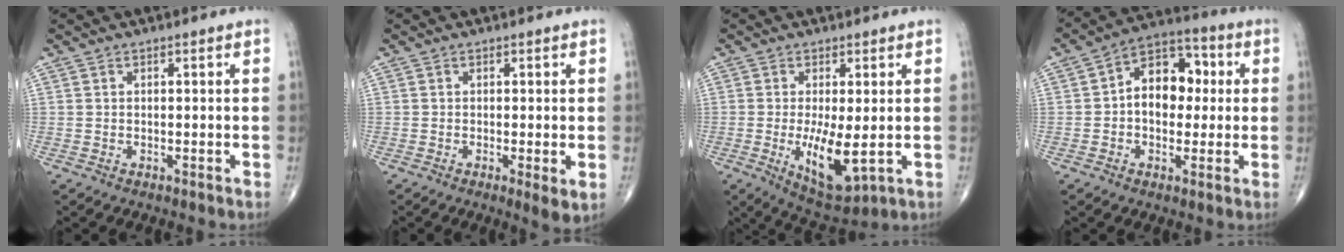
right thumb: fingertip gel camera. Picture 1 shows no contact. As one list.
[{"total": 3.1, "force": [-0.5, 0.5, 3.0], "torque": [-0.052, -0.015, -0.013]}, {"total": 9.3, "force": [-1.3, 3.1, 8.6], "torque": [-0.145, -0.027, -0.010]}, {"total": 11.8, "force": [0.9, 8.1, 8.5], "torque": [-0.097, 0.029, 0.004]}]